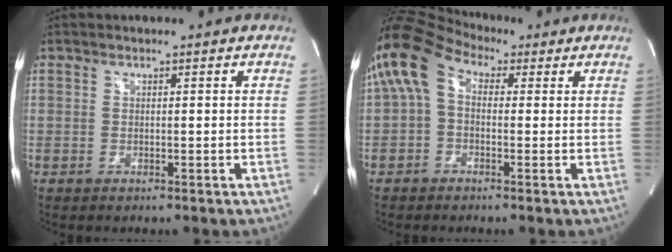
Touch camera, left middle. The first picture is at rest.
{"total": 9.7, "force": [2.8, 5.7, 7.2], "torque": [-0.162, 0.061, 0.042]}